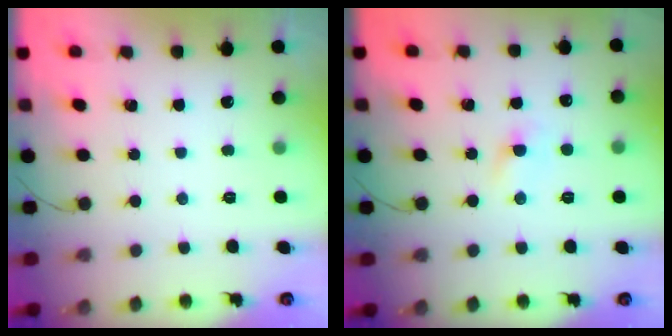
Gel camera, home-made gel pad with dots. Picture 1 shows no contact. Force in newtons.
{"total": 1.6, "press": 1.4, "slide": 0.8}